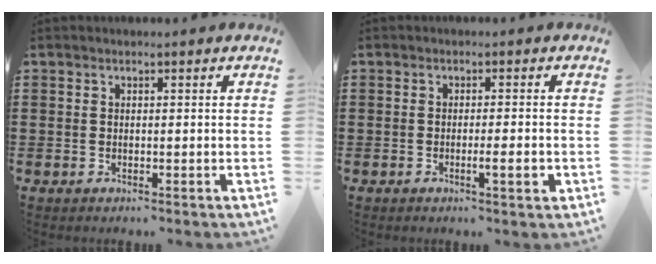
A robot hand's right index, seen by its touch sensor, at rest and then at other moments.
{"total": 3.2, "force": [-1.0, 0.2, 3.1], "torque": [-0.049, -0.006, -0.018]}